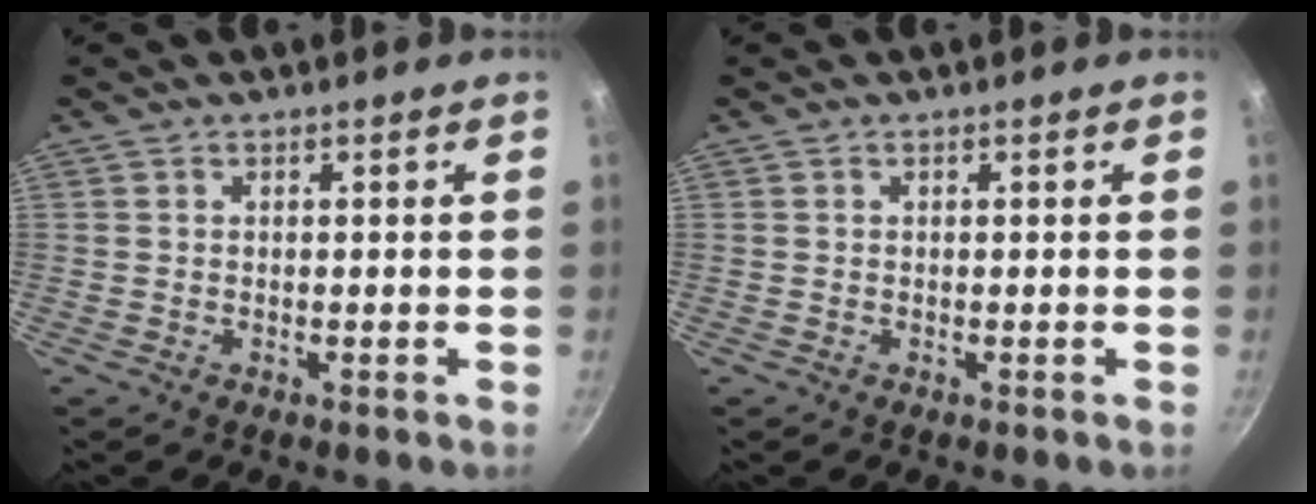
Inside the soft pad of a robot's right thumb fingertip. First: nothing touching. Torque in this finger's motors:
{"motor_torque": [-0.01, 0.01, -0.11, 0.14, 0.00]}